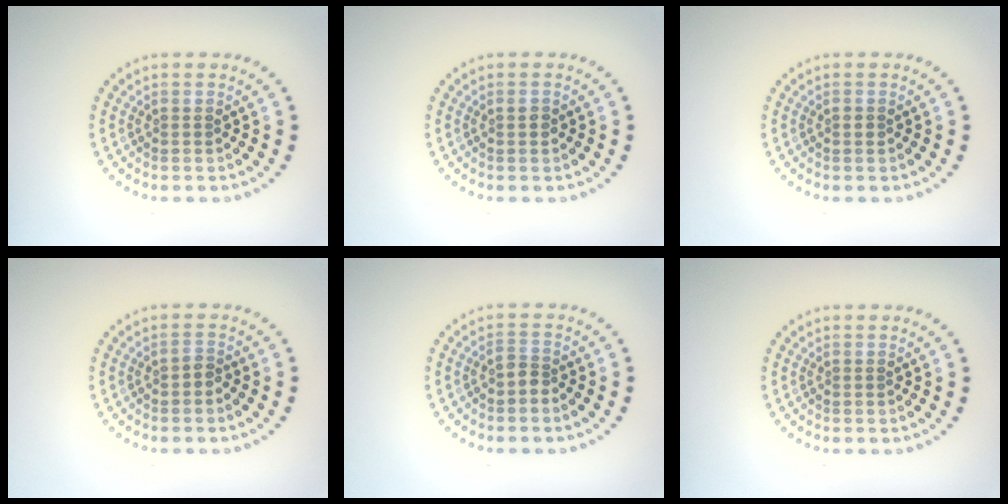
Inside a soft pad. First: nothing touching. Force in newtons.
{"total": 0.7, "press": 0.7, "slide": 0.1}
{"total": 0.8, "press": 0.8, "slide": 0.1}
{"total": 1.0, "press": 0.8, "slide": 0.6}
{"total": 1.4, "press": 1.0, "slide": 1.0}
{"total": 0.0}